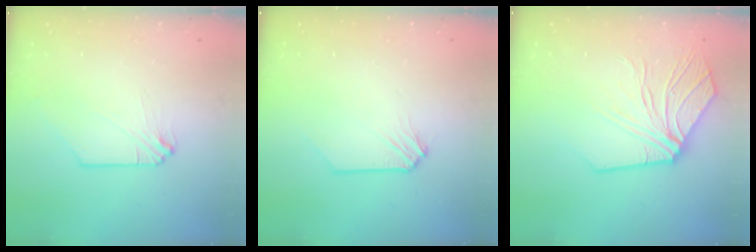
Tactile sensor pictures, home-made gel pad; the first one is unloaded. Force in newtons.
{"total": 0.0}
{"total": 10.3, "press": 10.2, "slide": 1.7}